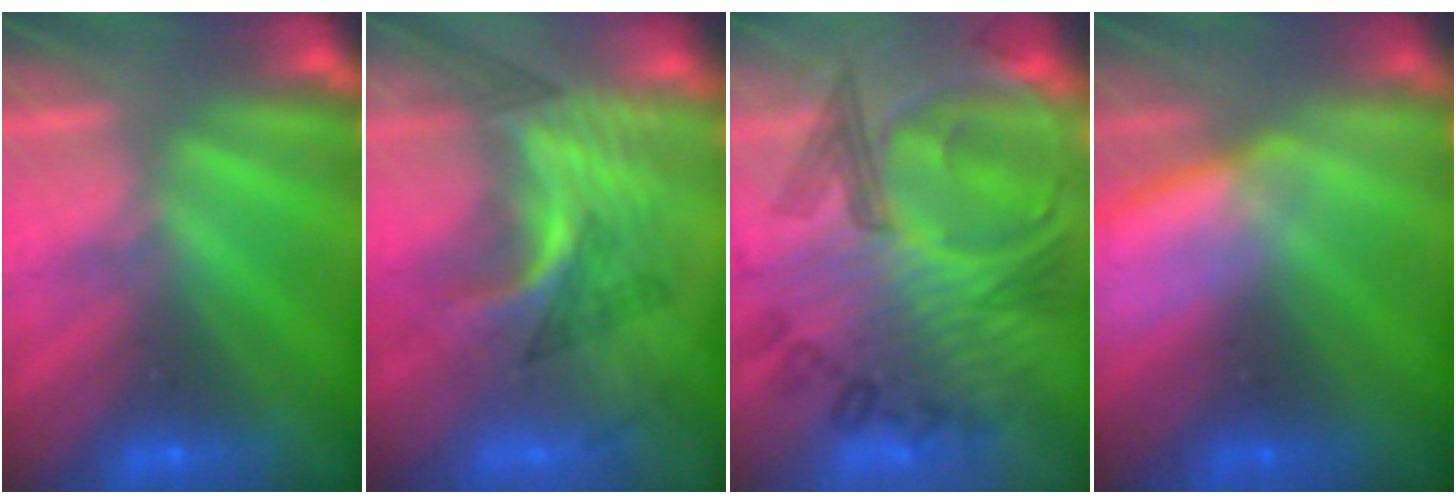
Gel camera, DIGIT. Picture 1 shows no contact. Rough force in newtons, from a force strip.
{"total": 3.0}
{"total": 7.0}
{"total": 2.9}